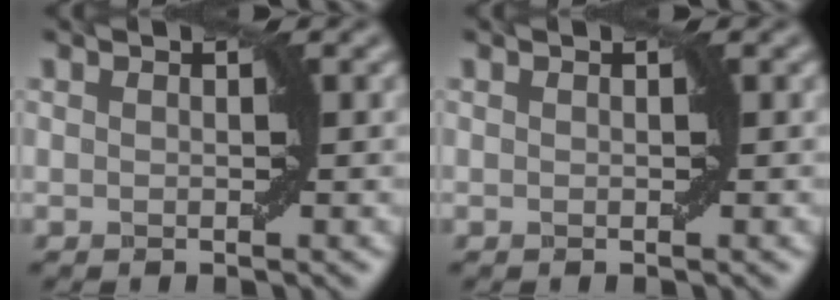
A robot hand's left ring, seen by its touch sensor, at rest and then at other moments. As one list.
[{"total": 0.0}]